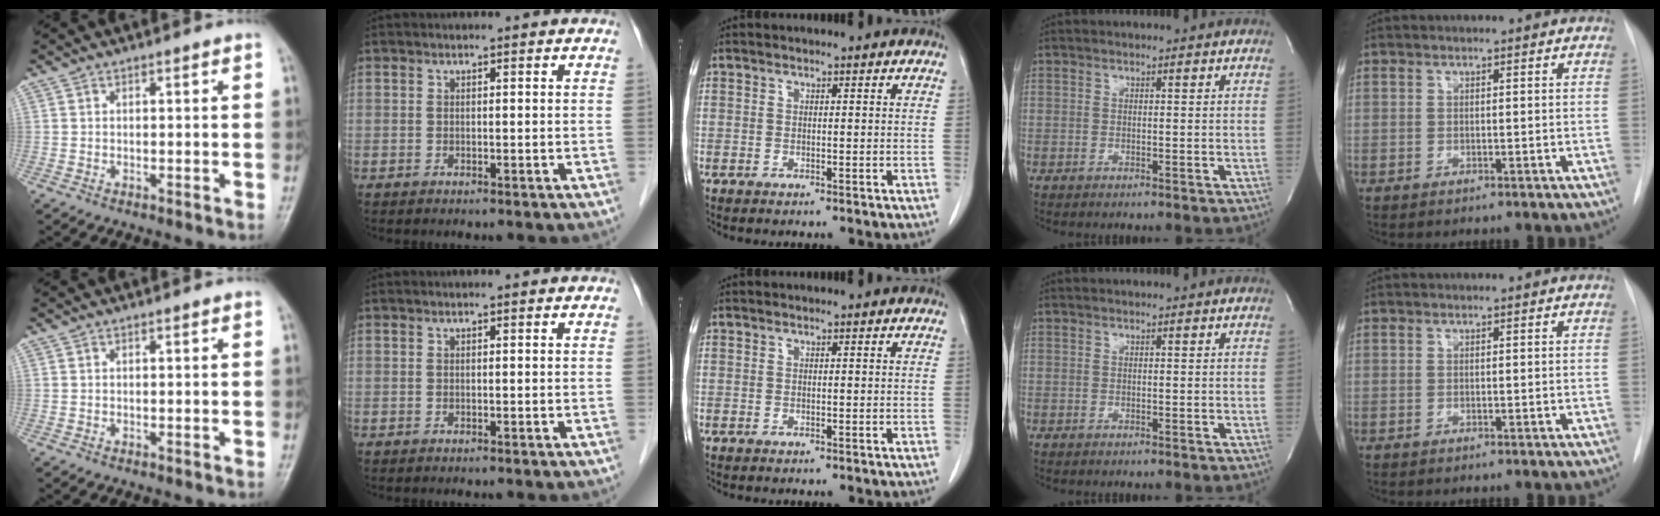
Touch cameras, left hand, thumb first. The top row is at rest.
{}